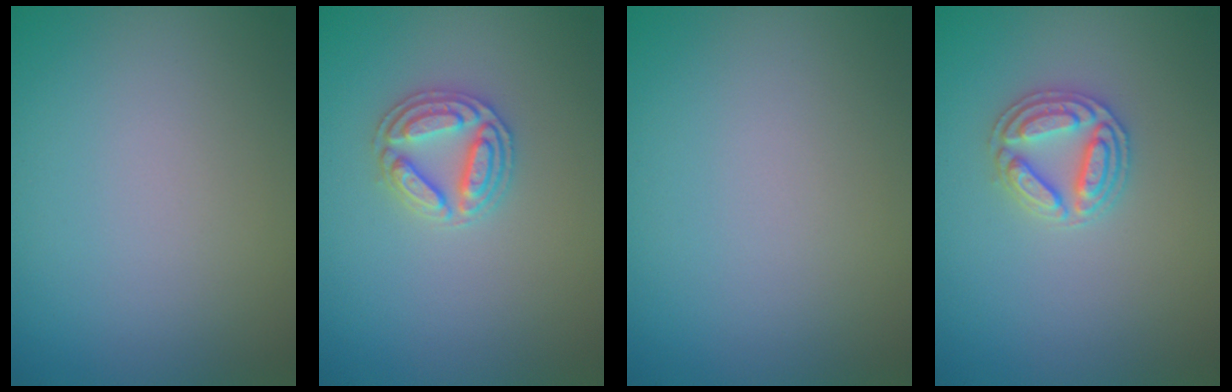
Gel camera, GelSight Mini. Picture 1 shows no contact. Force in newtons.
{"total": 2.9, "press": 2.9, "slide": 0.2}
{"total": 0.0}
{"total": 2.9, "press": 2.9, "slide": 0.2}